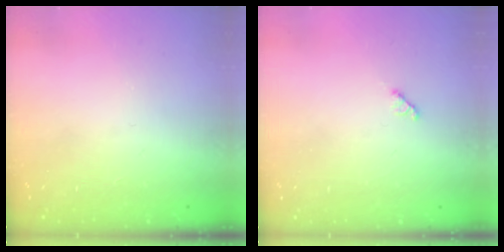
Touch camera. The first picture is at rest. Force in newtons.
{"total": 2.9, "press": 2.9, "slide": 0.3}